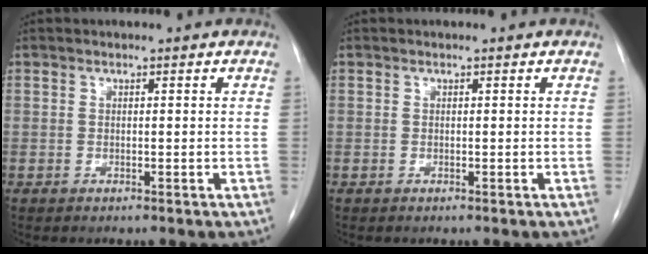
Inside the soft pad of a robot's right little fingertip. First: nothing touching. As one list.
[{"total": 0.0}]